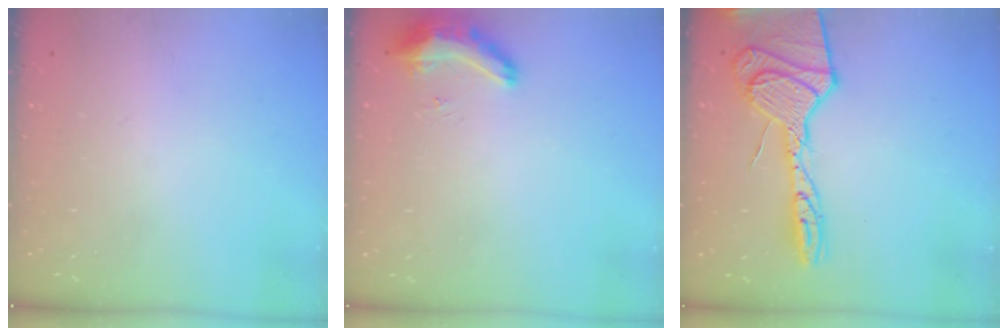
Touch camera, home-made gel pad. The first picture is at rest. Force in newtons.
{"total": 8.7, "press": 8.5, "slide": 1.8}
{"total": 21.0, "press": 20.9, "slide": 2.0}